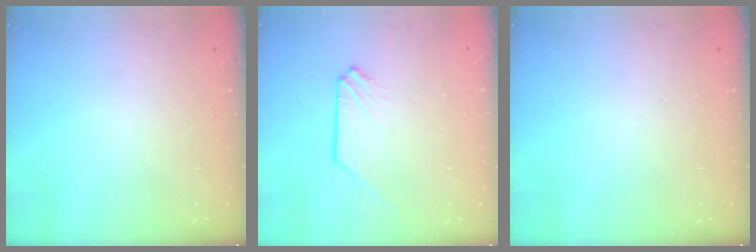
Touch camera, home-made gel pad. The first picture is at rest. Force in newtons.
{"total": 1.0, "press": 1.0, "slide": 0.2}
{"total": 0.0}